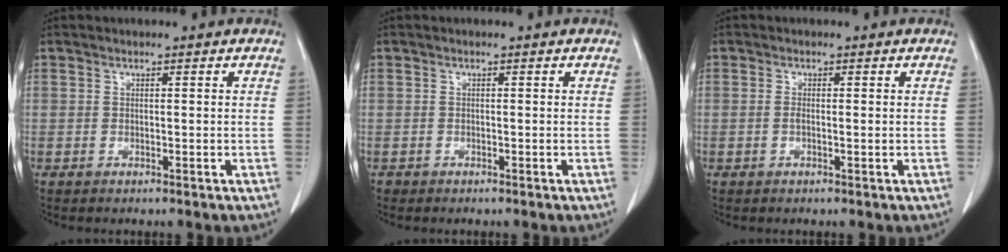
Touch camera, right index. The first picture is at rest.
{"total": 0.6, "force": [-0.4, 0.4, -0.1], "torque": [-0.004, 0.005, -0.008]}
{"total": 1.0, "force": [-0.1, 0.2, 1.0], "torque": [-0.019, 0.001, -0.002]}